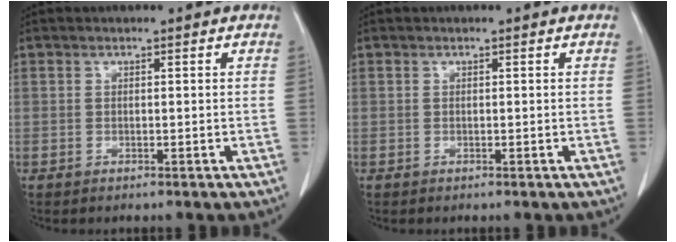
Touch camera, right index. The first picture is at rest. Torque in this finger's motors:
{"motor_torque": [0.00, 0.00, 0.00, 0.00]}